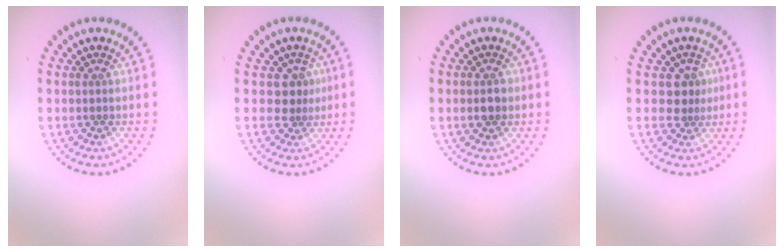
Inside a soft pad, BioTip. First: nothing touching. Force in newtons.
{"total": 2.1, "press": 1.6, "slide": 1.3}
{"total": 1.4, "press": 1.4, "slide": 0.2}
{"total": 2.1, "press": 1.6, "slide": 1.3}